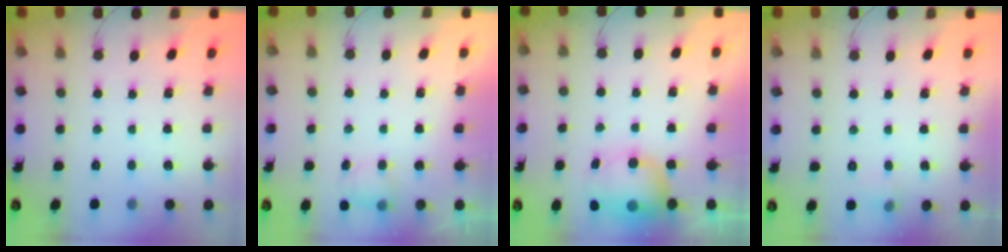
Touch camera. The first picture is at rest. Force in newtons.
{"total": 4.2, "press": 4.0, "slide": 1.2}
{"total": 7.6, "press": 7.4, "slide": 1.8}
{"total": 4.0, "press": 3.7, "slide": 1.3}